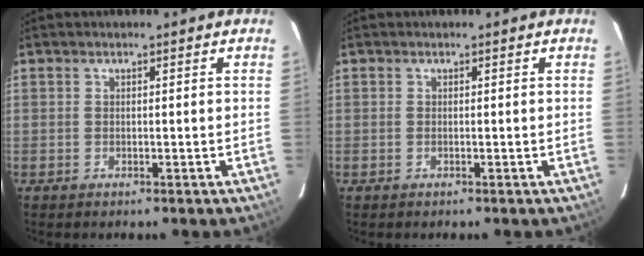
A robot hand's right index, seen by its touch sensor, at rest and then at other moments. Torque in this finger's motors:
{"motor_torque": [-0.02, -0.14, -0.07, 0.00]}